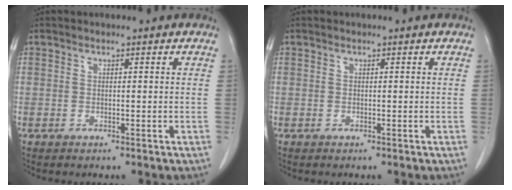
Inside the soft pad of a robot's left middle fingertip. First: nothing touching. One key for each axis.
{"total": 0.0}